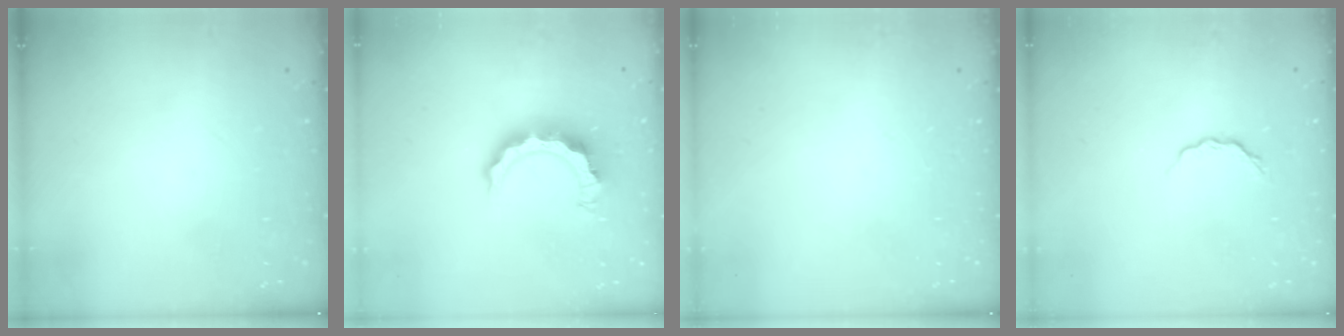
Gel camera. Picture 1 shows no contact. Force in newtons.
{"total": 10.3, "press": 10.2, "slide": 1.0}
{"total": 0.0}
{"total": 5.3, "press": 5.2, "slide": 0.6}